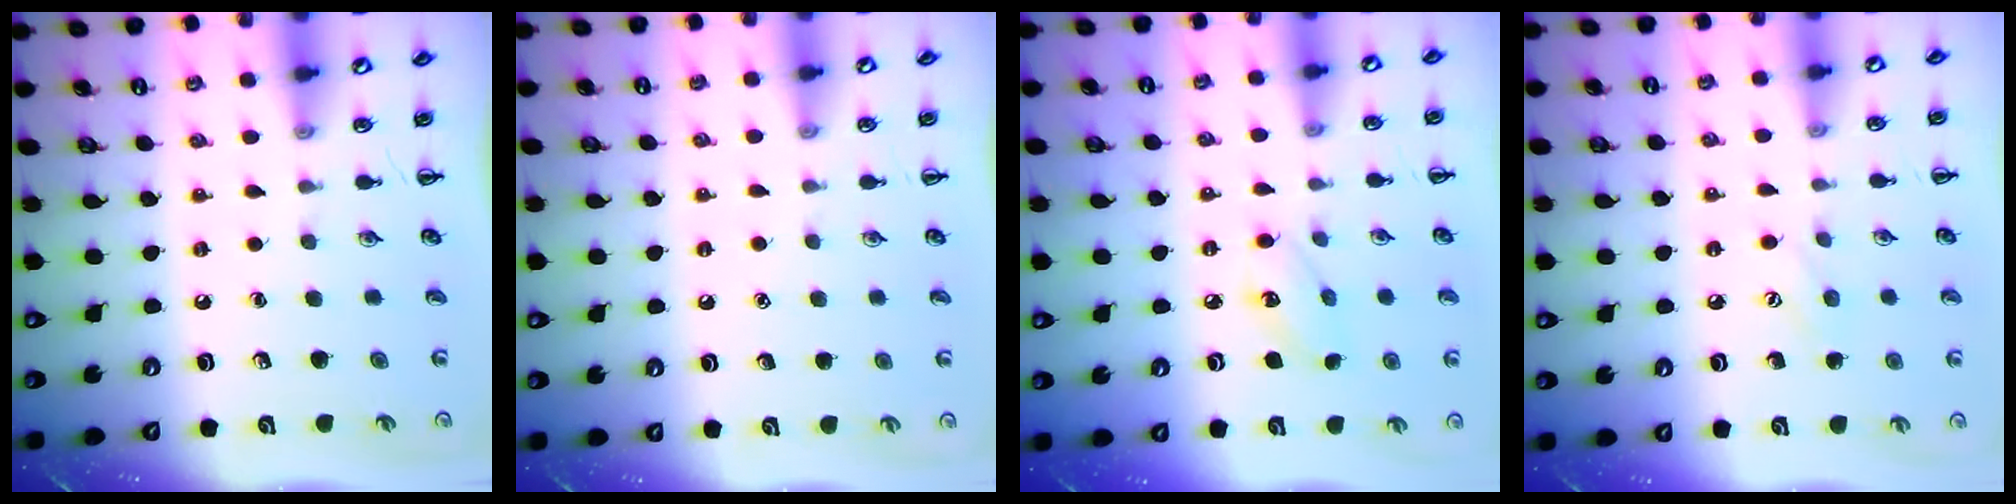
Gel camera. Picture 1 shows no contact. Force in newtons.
{"total": 1.4, "press": 1.4, "slide": 0.1}
{"total": 6.5, "press": 6.4, "slide": 1.0}
{"total": 6.2, "press": 6.0, "slide": 1.5}